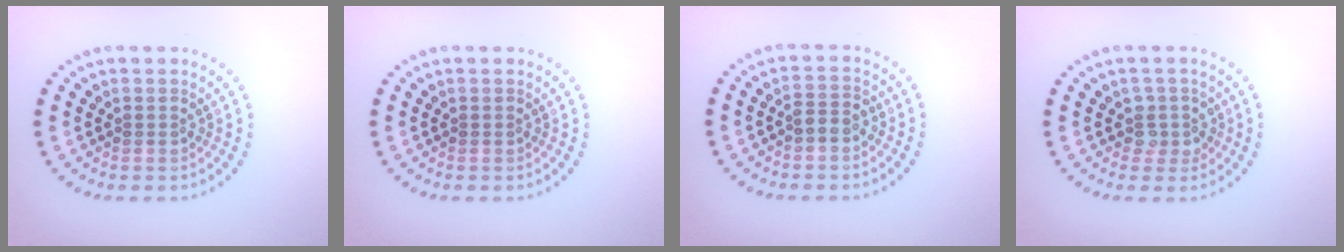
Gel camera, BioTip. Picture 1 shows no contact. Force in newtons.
{"total": 0.0}
{"total": 1.6, "press": 1.5, "slide": 0.6}
{"total": 1.9, "press": 1.5, "slide": 1.2}